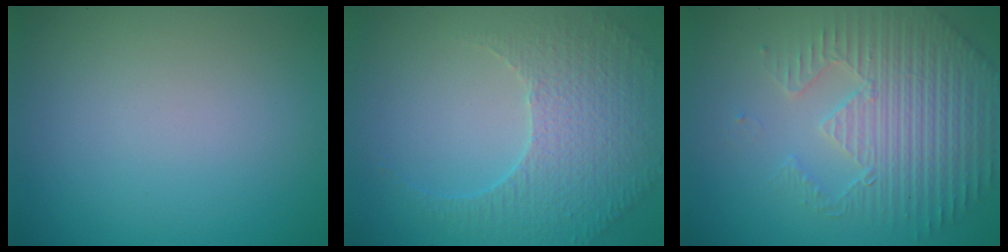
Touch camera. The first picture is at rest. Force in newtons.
{"total": 4.6, "press": 3.5, "slide": 2.9}
{"total": 5.0, "press": 4.6, "slide": 1.9}